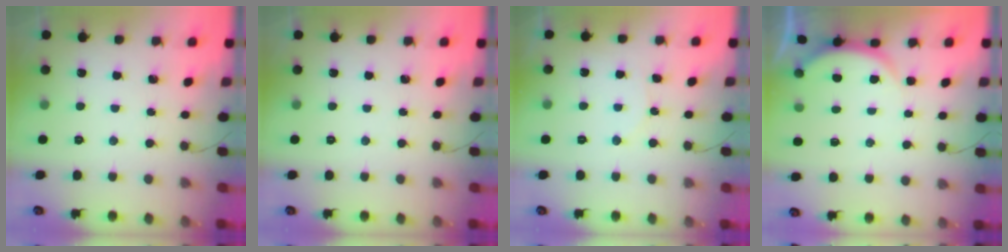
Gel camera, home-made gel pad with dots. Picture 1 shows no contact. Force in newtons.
{"total": 0.0}
{"total": 5.7, "press": 5.7, "slide": 0.4}
{"total": 2.5, "press": 2.5, "slide": 0.6}